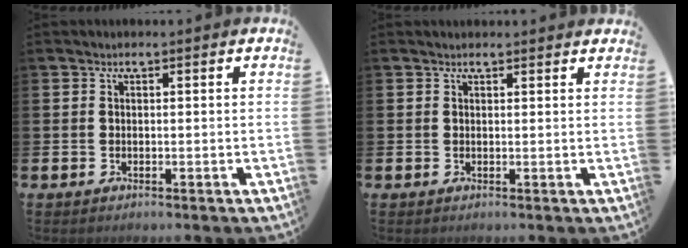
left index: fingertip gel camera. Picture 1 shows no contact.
{"total": 0.6, "force": [0.6, 0.1, 0.1], "torque": [0.006, -0.001, 0.010]}